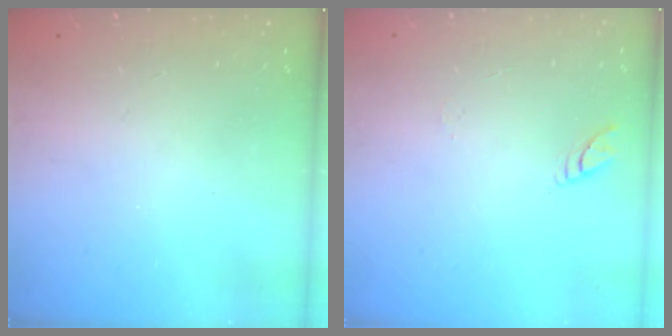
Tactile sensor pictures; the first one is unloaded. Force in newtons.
{"total": 5.1, "press": 5.0, "slide": 0.5}